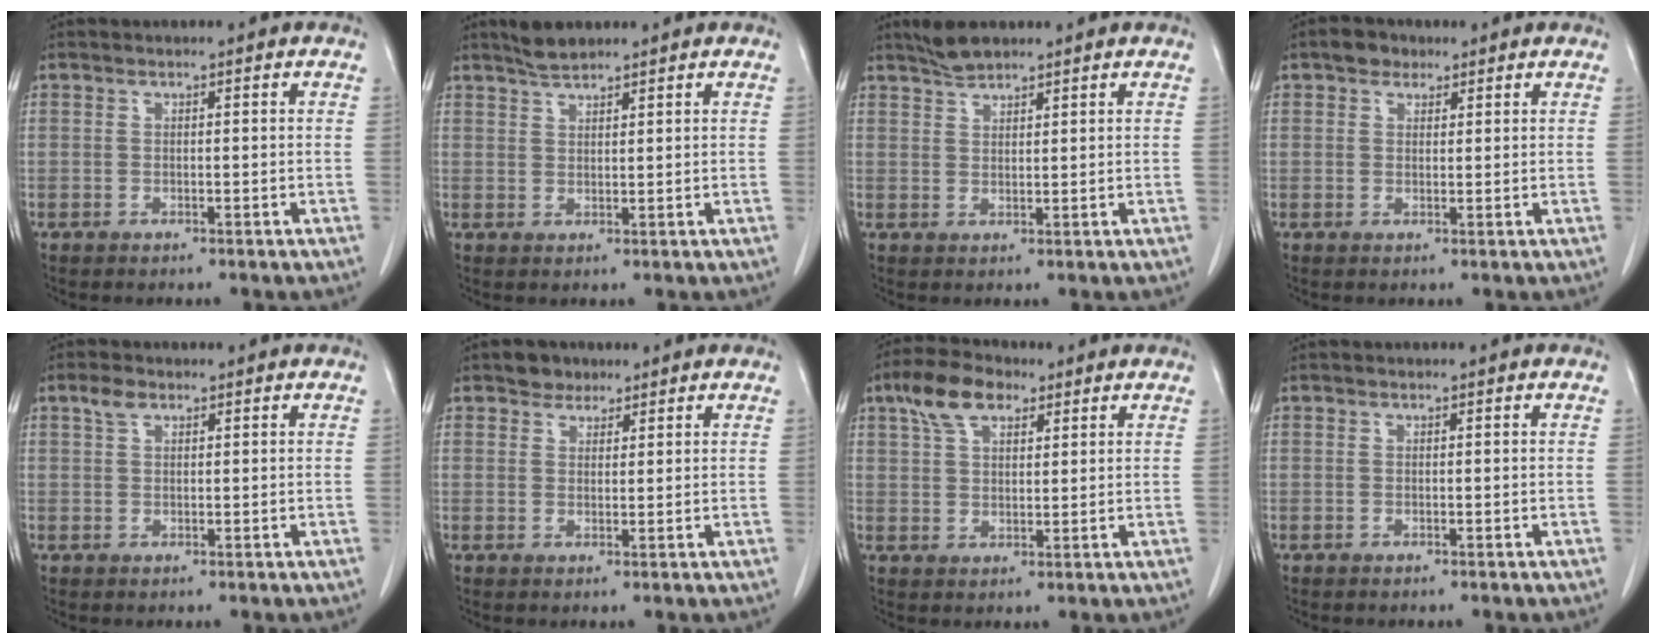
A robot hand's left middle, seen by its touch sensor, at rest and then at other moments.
{"total": 2.9, "force": [2.7, 0.3, 1.0], "torque": [-0.024, 0.004, 0.051]}
{"total": 3.2, "force": [3.0, 0.5, 1.0], "torque": [-0.024, 0.005, 0.057]}
{"total": 2.7, "force": [1.8, 1.8, 0.9], "torque": [-0.016, 0.009, 0.026]}
{"total": 2.0, "force": [1.3, 1.0, 1.2], "torque": [-0.028, 0.008, 0.026]}
{"total": 2.6, "force": [2.0, 1.7, 0.4], "torque": [-0.006, 0.004, 0.030]}
{"total": 7.4, "force": [4.4, 3.6, 4.8], "torque": [-0.096, 0.023, 0.082]}
{"total": 0.0}